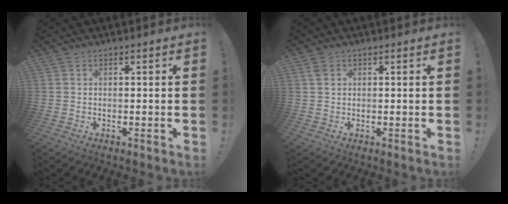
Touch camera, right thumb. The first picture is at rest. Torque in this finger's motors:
{"motor_torque": [0.20, 0.70, 0.50, -0.02, 0.00]}